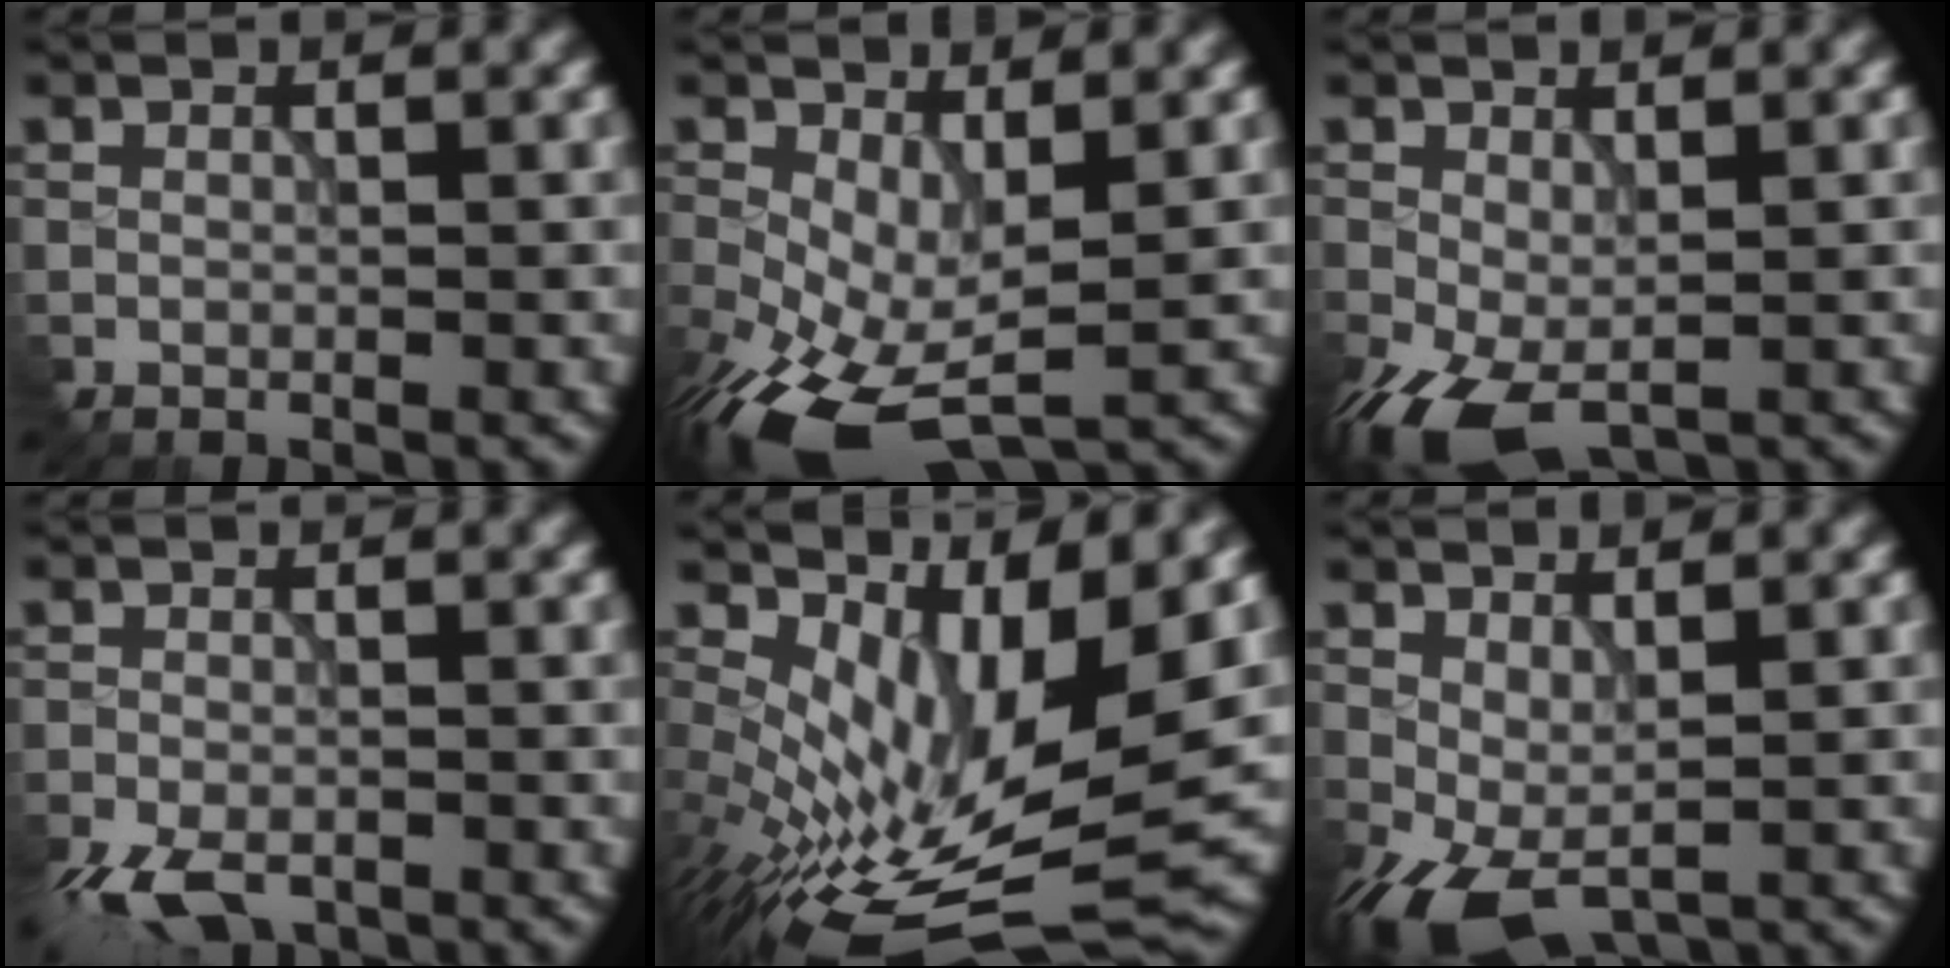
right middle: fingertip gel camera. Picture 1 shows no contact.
{"total": 8.7, "force": [-2.8, 4.5, 6.9], "torque": [-0.162, -0.026, -0.042]}
{"total": 5.5, "force": [-2.4, 2.8, 4.0], "torque": [-0.110, -0.021, -0.037]}
{"total": 5.1, "force": [-3.7, 2.0, 2.9], "torque": [-0.057, -0.017, -0.074]}
{"total": 11.5, "force": [1.6, 4.7, 10.4], "torque": [-0.202, -0.023, 0.044]}
{"total": 4.3, "force": [-1.4, 2.0, 3.5], "torque": [-0.088, -0.001, -0.027]}